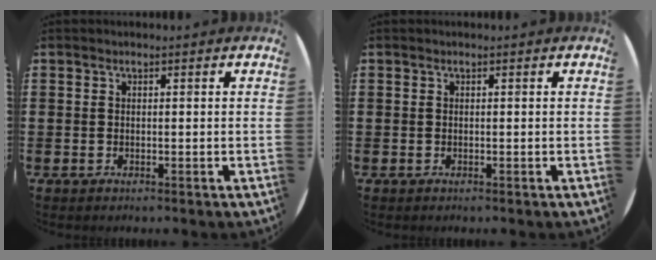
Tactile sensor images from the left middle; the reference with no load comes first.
{"total": 0.0}